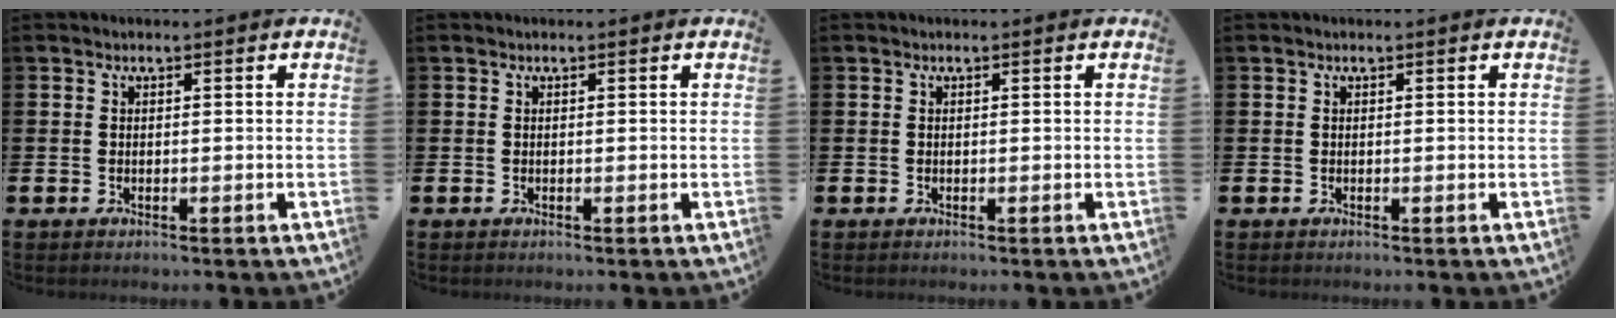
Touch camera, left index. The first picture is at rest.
{"total": 0.0}
{"total": 0.0}
{"total": 0.0}